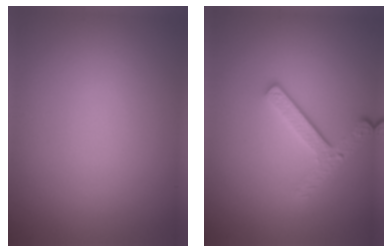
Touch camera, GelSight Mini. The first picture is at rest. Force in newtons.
{"total": 3.4, "press": 2.5, "slide": 2.3}